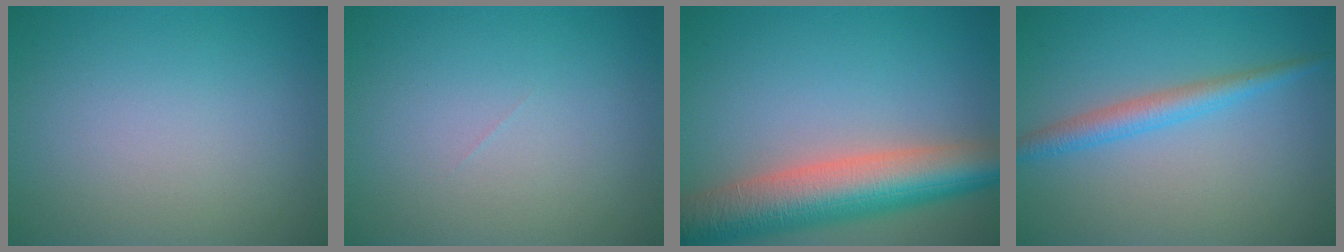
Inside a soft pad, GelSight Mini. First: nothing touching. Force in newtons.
{"total": 0.0}
{"total": 9.3, "press": 9.2, "slide": 0.6}
{"total": 2.6, "press": 2.6, "slide": 0.1}